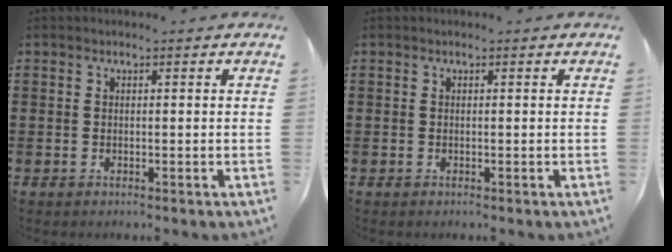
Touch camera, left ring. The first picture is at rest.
{"total": 0.0}